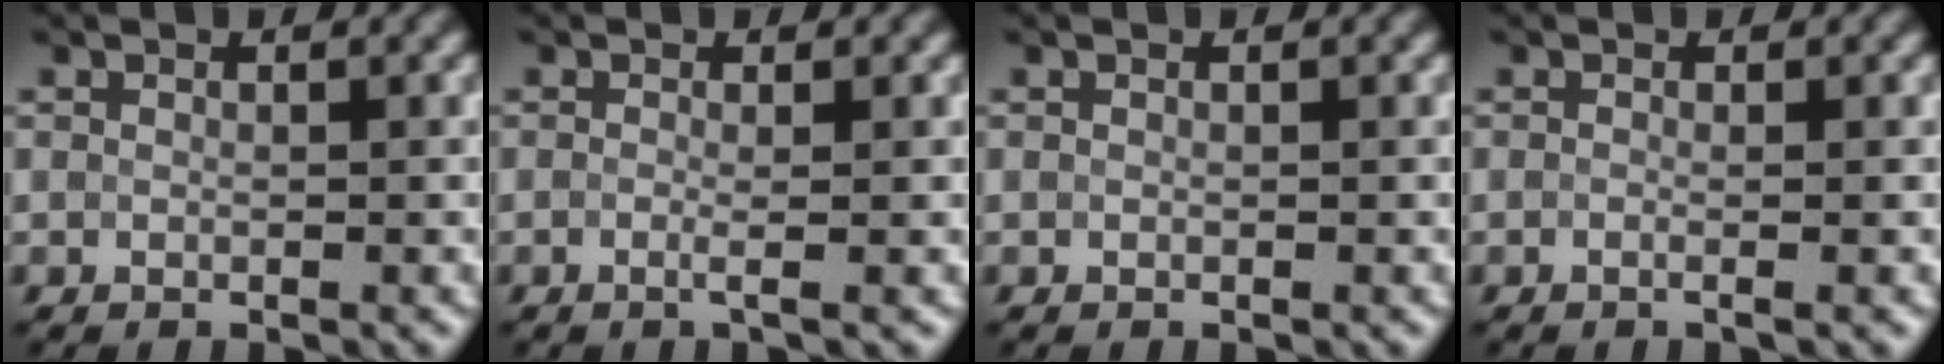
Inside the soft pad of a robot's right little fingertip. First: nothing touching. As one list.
[{"total": 1.1, "force": [-0.2, 0.2, 1.0], "torque": [-0.016, -0.007, -0.007]}, {"total": 0.0}, {"total": 1.0, "force": [-0.2, 0.4, 0.9], "torque": [-0.011, -0.010, -0.011]}]